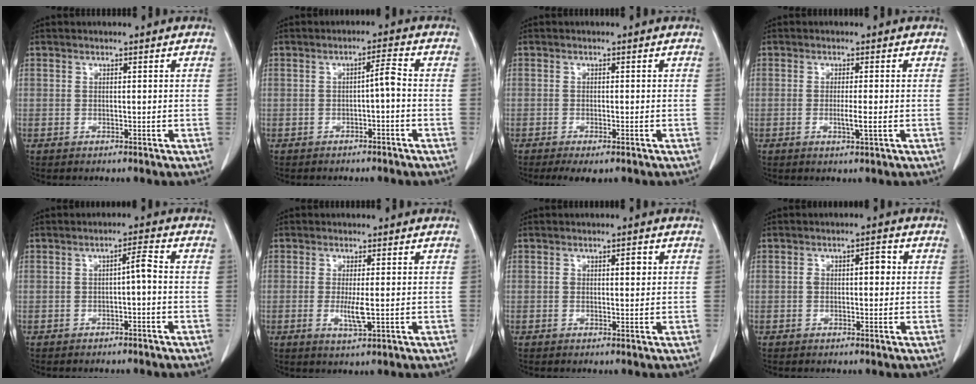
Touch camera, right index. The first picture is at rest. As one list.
[{"total": 2.6, "force": [-0.8, 0.0, 2.4], "torque": [-0.037, 0.006, -0.014]}, {"total": 3.2, "force": [-2.2, 0.9, 2.2], "torque": [-0.034, -0.007, -0.031]}, {"total": 2.3, "force": [-0.5, -0.2, 2.3], "torque": [-0.041, -0.006, -0.006]}, {"total": 2.5, "force": [-0.7, 0.1, 2.4], "torque": [-0.037, 0.006, -0.011]}, {"total": 3.3, "force": [-0.4, 0.3, 3.3], "torque": [-0.063, -0.007, -0.003]}, {"total": 2.0, "force": [0.5, 0.8, 1.8], "torque": [-0.030, 0.004, 0.011]}, {"total": 3.3, "force": [0.4, 1.5, 3.0], "torque": [-0.053, 0.017, 0.011]}]